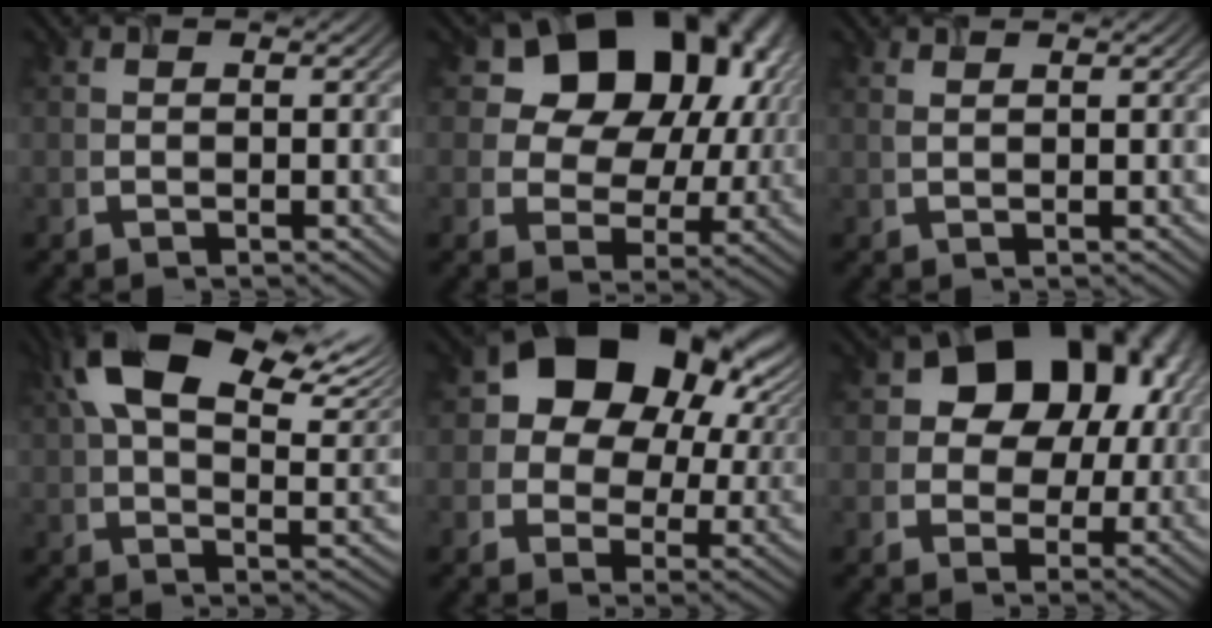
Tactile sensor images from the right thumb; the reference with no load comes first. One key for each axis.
{"total": 16.7, "fx": 6.5, "fy": 12.3, "fz": 9.3, "tx": -0.145, "ty": 0.036, "tz": 0.116}
{"total": 1.2, "fx": 1.0, "fy": 0.4, "fz": 0.6, "tx": -0.007, "ty": -0.004, "tz": 0.014}
{"total": 16.3, "fx": 8.6, "fy": 7.4, "fz": 11.7, "tx": -0.225, "ty": 0.019, "tz": 0.138}
{"total": 14.7, "fx": 5.4, "fy": 10.6, "fz": 8.5, "tx": -0.132, "ty": 0.002, "tz": 0.101}
{"total": 13.7, "fx": 3.7, "fy": 10.8, "fz": 7.5, "tx": -0.100, "ty": 0.037, "tz": 0.044}